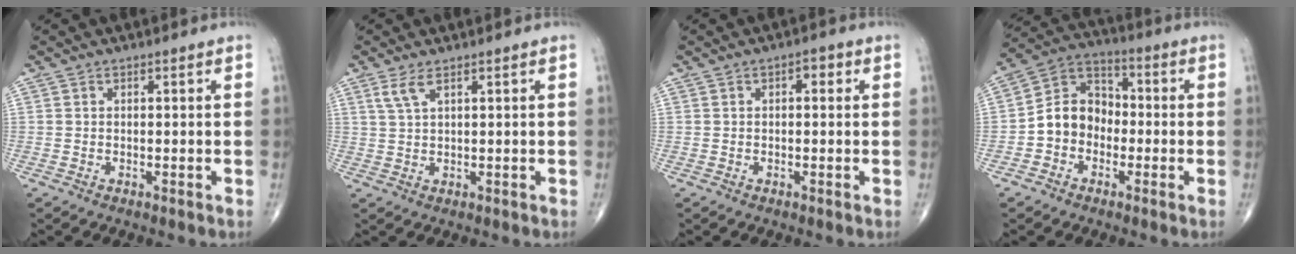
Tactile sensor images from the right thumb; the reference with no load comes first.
{"total": 2.8, "force": [1.6, 0.7, 2.2], "torque": [-0.054, 0.002, 0.041]}
{"total": 2.1, "force": [0.6, 1.1, 1.8], "torque": [-0.017, 0.006, 0.002]}
{"total": 9.5, "force": [-2.1, 7.8, 5.0], "torque": [-0.060, 0.042, -0.055]}